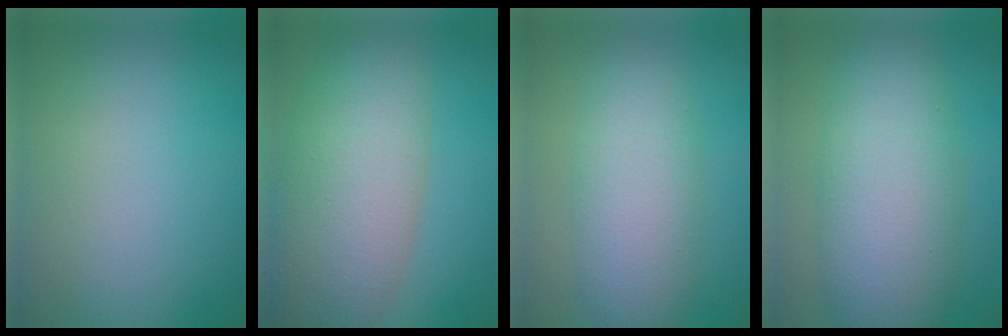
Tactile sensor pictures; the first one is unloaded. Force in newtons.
{"total": 10.1, "press": 10.1, "slide": 0.3}
{"total": 6.4, "press": 6.4, "slide": 0.5}
{"total": 9.5, "press": 9.5, "slide": 0.3}